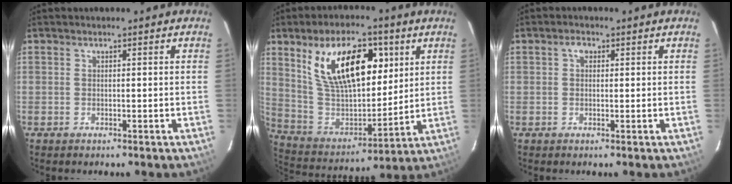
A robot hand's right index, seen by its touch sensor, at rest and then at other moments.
{"total": 21.3, "force": [8.8, 10.8, 16.1], "torque": [-0.285, 0.012, 0.172]}
{"total": 1.7, "force": [0.5, 1.2, 1.0], "torque": [-0.016, 0.009, 0.007]}